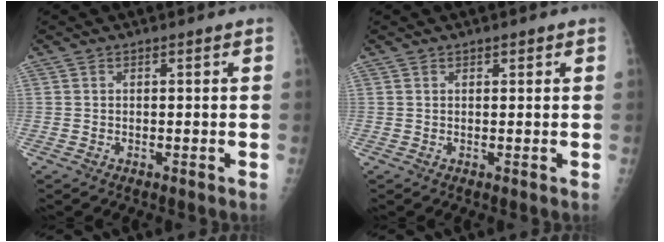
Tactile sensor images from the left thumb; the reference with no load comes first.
{"total": 0.9, "force": [0.6, 0.4, 0.5], "torque": [-0.002, -0.001, 0.007]}